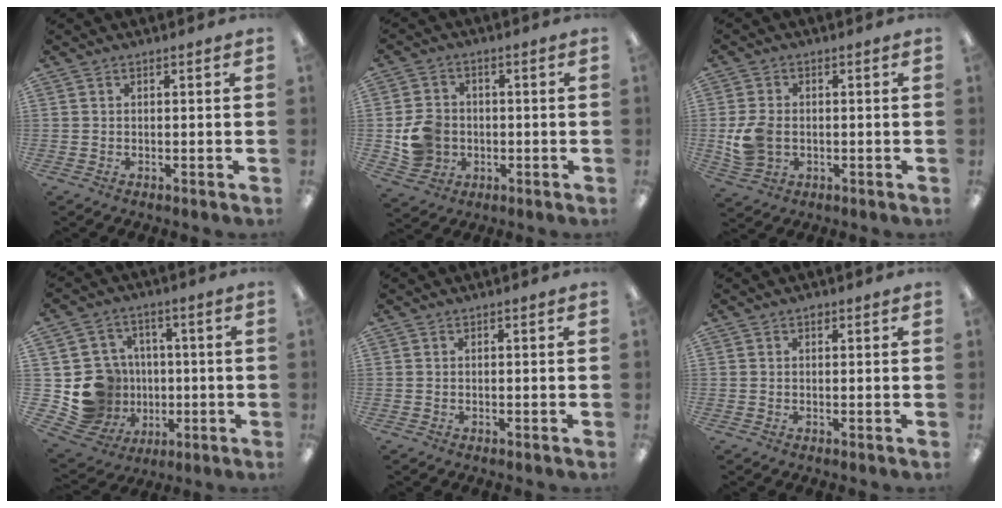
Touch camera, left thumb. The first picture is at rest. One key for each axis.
{"total": 8.4, "fx": -1.0, "fy": 7.7, "fz": 3.3, "tx": -0.071, "ty": 0.016, "tz": -0.013}
{"total": 7.3, "fx": -0.8, "fy": 5.6, "fz": 4.7, "tx": -0.098, "ty": 0.005, "tz": -0.014}
{"total": 14.0, "fx": -1.0, "fy": 13.5, "fz": 3.4, "tx": -0.094, "ty": 0.012, "tz": 0.014}
{"total": 0.0}
{"total": 0.9, "fx": 0.6, "fy": 0.6, "fz": 0.5, "tx": -0.003, "ty": -0.001, "tz": 0.008}